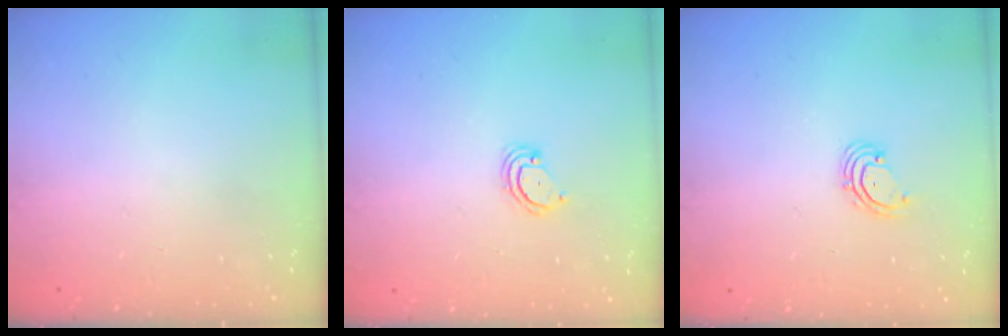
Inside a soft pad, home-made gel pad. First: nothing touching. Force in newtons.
{"total": 3.3, "press": 3.3, "slide": 0.3}
{"total": 2.0, "press": 2.0, "slide": 0.4}